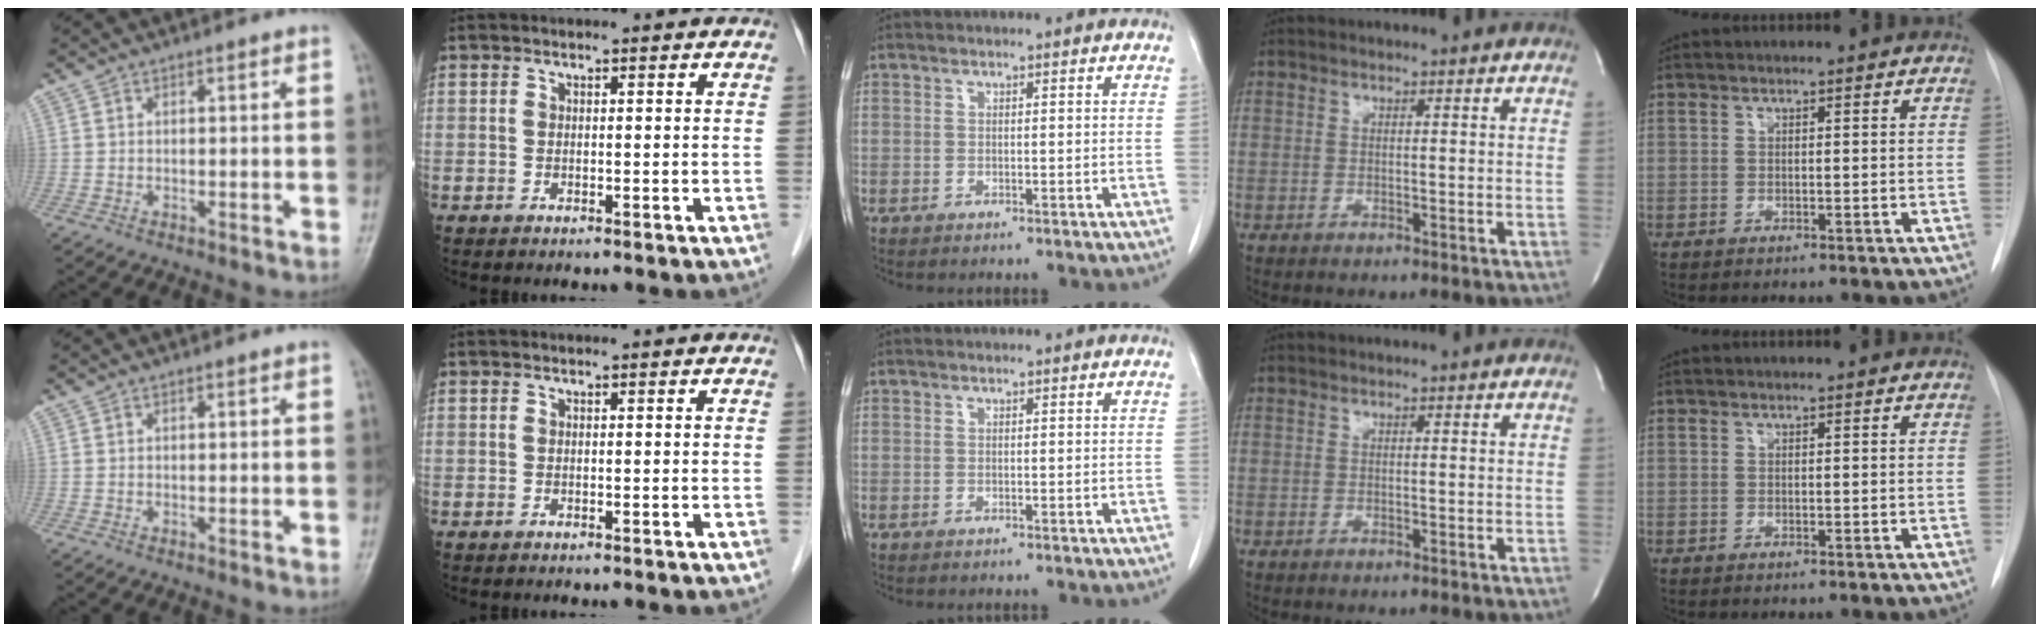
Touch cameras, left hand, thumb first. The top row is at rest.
{}